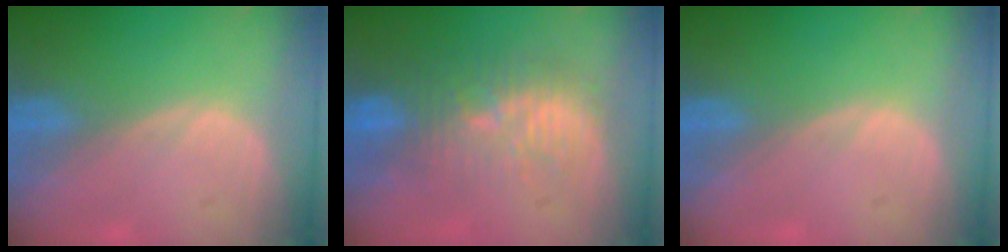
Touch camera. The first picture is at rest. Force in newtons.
{"total": 9.7, "press": 9.1, "slide": 3.4}
{"total": 0.0}